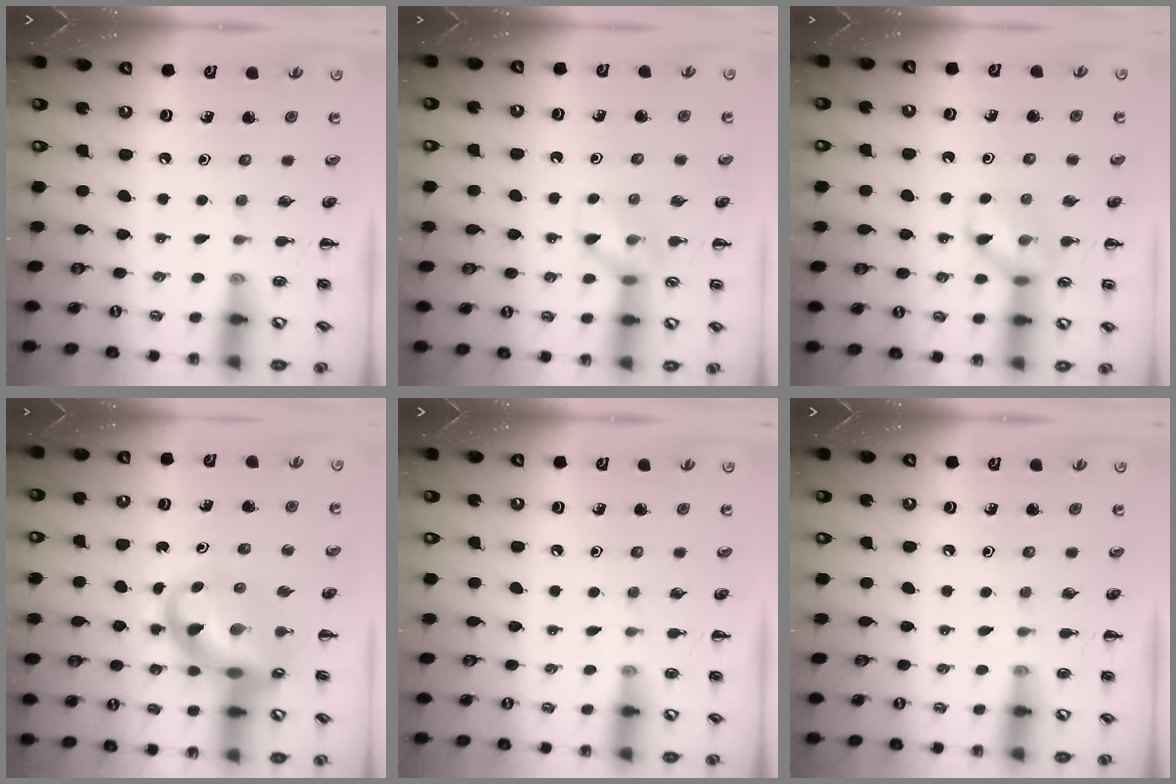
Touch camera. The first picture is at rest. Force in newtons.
{"total": 8.9, "press": 8.9, "slide": 0.6}
{"total": 10.7, "press": 10.7, "slide": 1.0}
{"total": 12.6, "press": 12.1, "slide": 3.4}
{"total": 0.0}
{"total": 0.0}